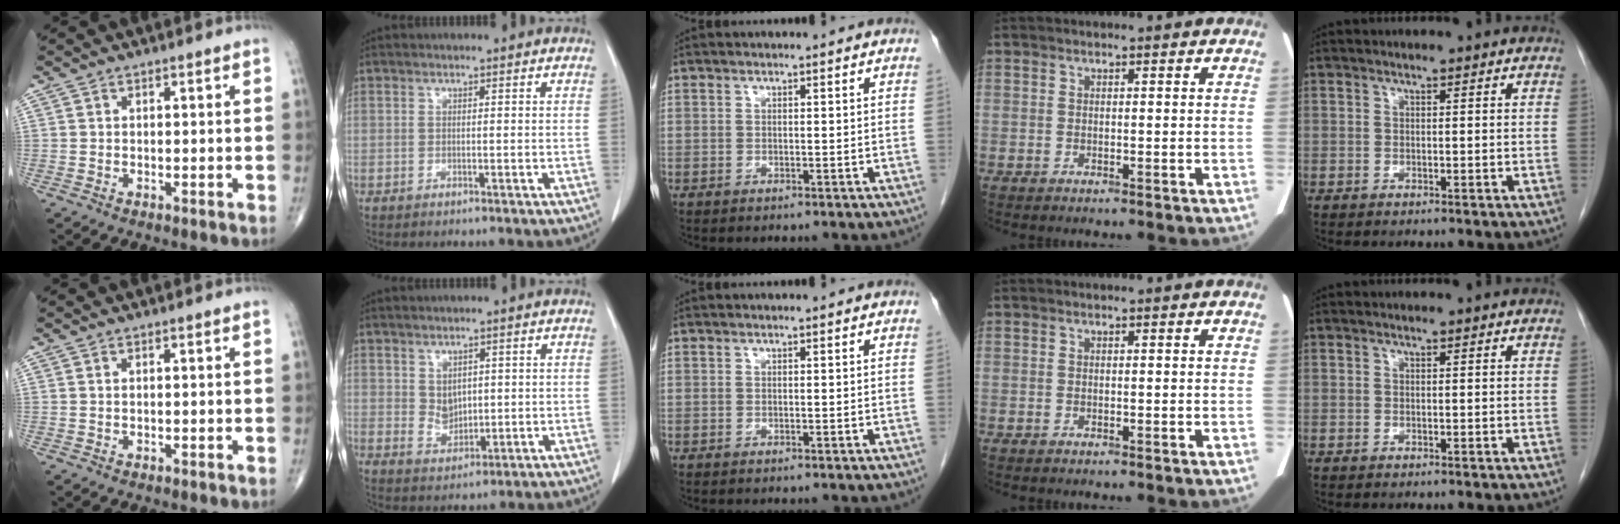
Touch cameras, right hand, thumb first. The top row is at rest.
{"index": {"total": 3.3, "force": [1.1, 2.5, 1.9], "torque": [-0.034, -0.001, 0.033]}}